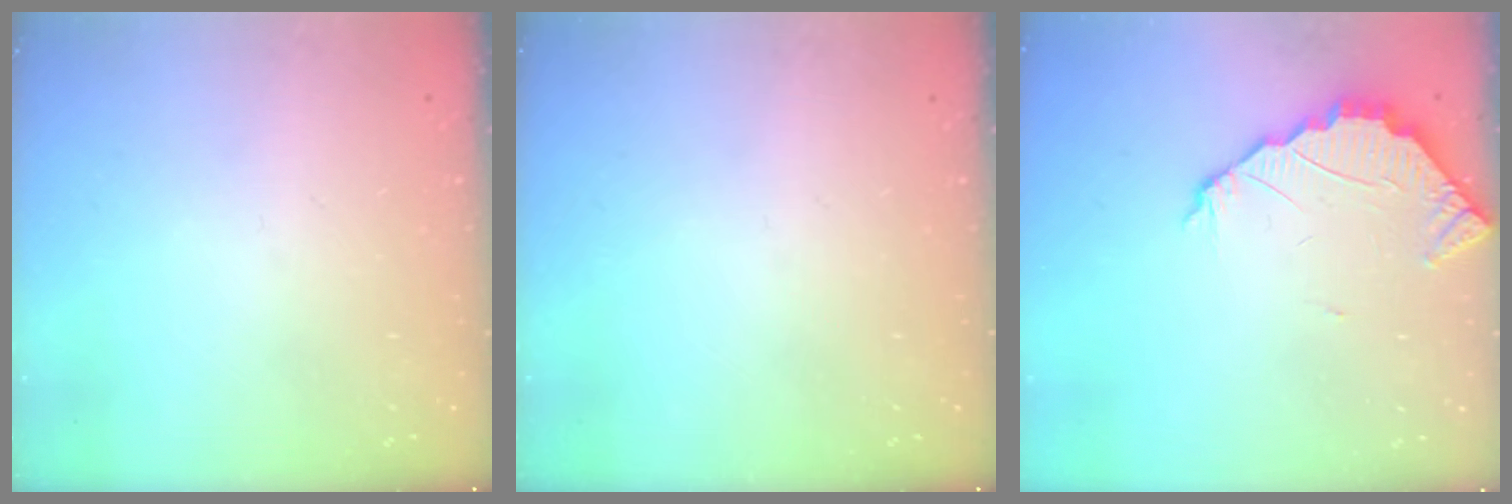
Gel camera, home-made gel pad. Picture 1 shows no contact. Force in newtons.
{"total": 0.0}
{"total": 2.6, "press": 2.6, "slide": 0.2}